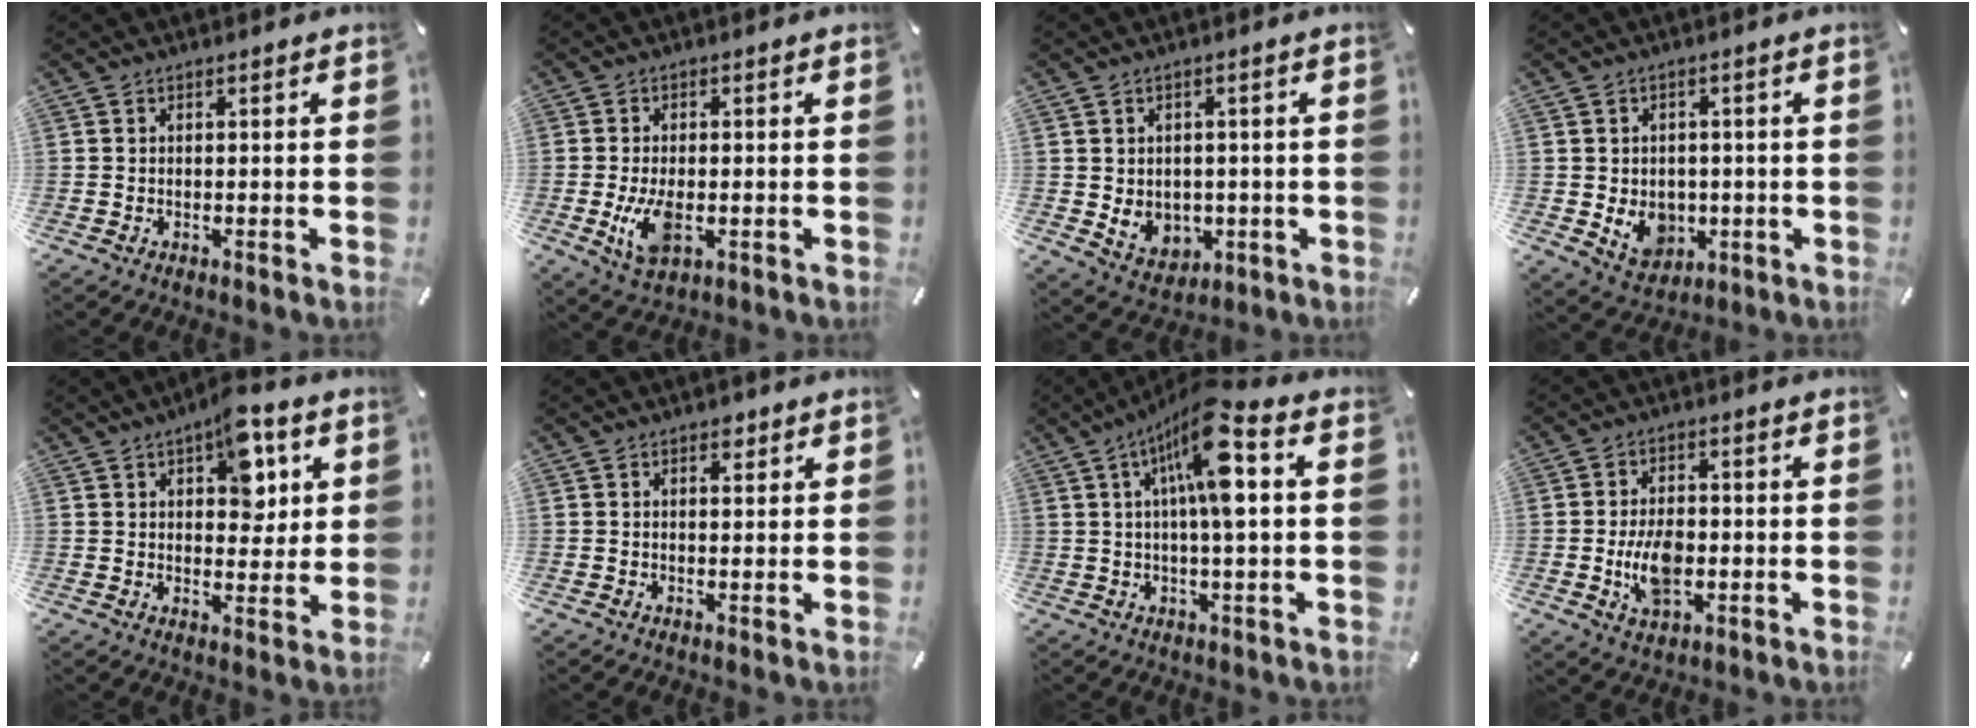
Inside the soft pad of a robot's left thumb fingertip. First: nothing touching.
{"total": 7.5, "force": [-1.4, 4.2, 6.0], "torque": [-0.130, -0.009, -0.026]}
{"total": 5.7, "force": [0.0, 5.3, 2.0], "torque": [-0.033, -0.008, 0.000]}
{"total": 7.3, "force": [-1.1, 6.4, 3.3], "torque": [-0.058, 0.002, -0.017]}
{"total": 10.2, "force": [4.9, 5.7, 6.9], "torque": [-0.073, -0.022, 0.079]}
{"total": 2.0, "force": [1.1, 1.4, 1.0], "torque": [-0.005, -0.003, 0.016]}
{"total": 14.2, "force": [4.0, 3.2, 13.2], "torque": [-0.244, -0.007, 0.060]}
{"total": 8.6, "force": [-1.4, 5.4, 6.6], "torque": [-0.127, -0.004, -0.027]}